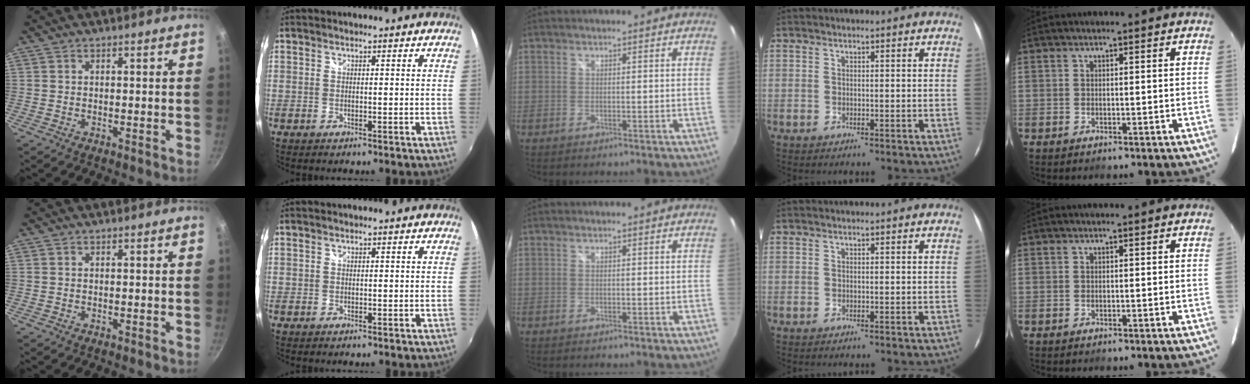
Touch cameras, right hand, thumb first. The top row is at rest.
{}